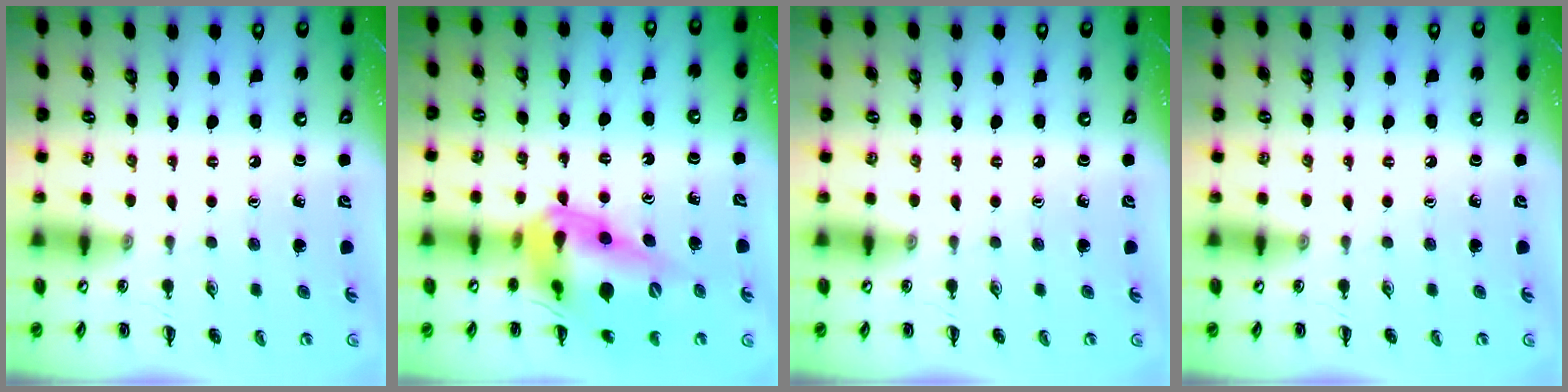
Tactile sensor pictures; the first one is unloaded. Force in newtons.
{"total": 19.9, "press": 19.1, "slide": 5.5}
{"total": 0.0}
{"total": 0.0}